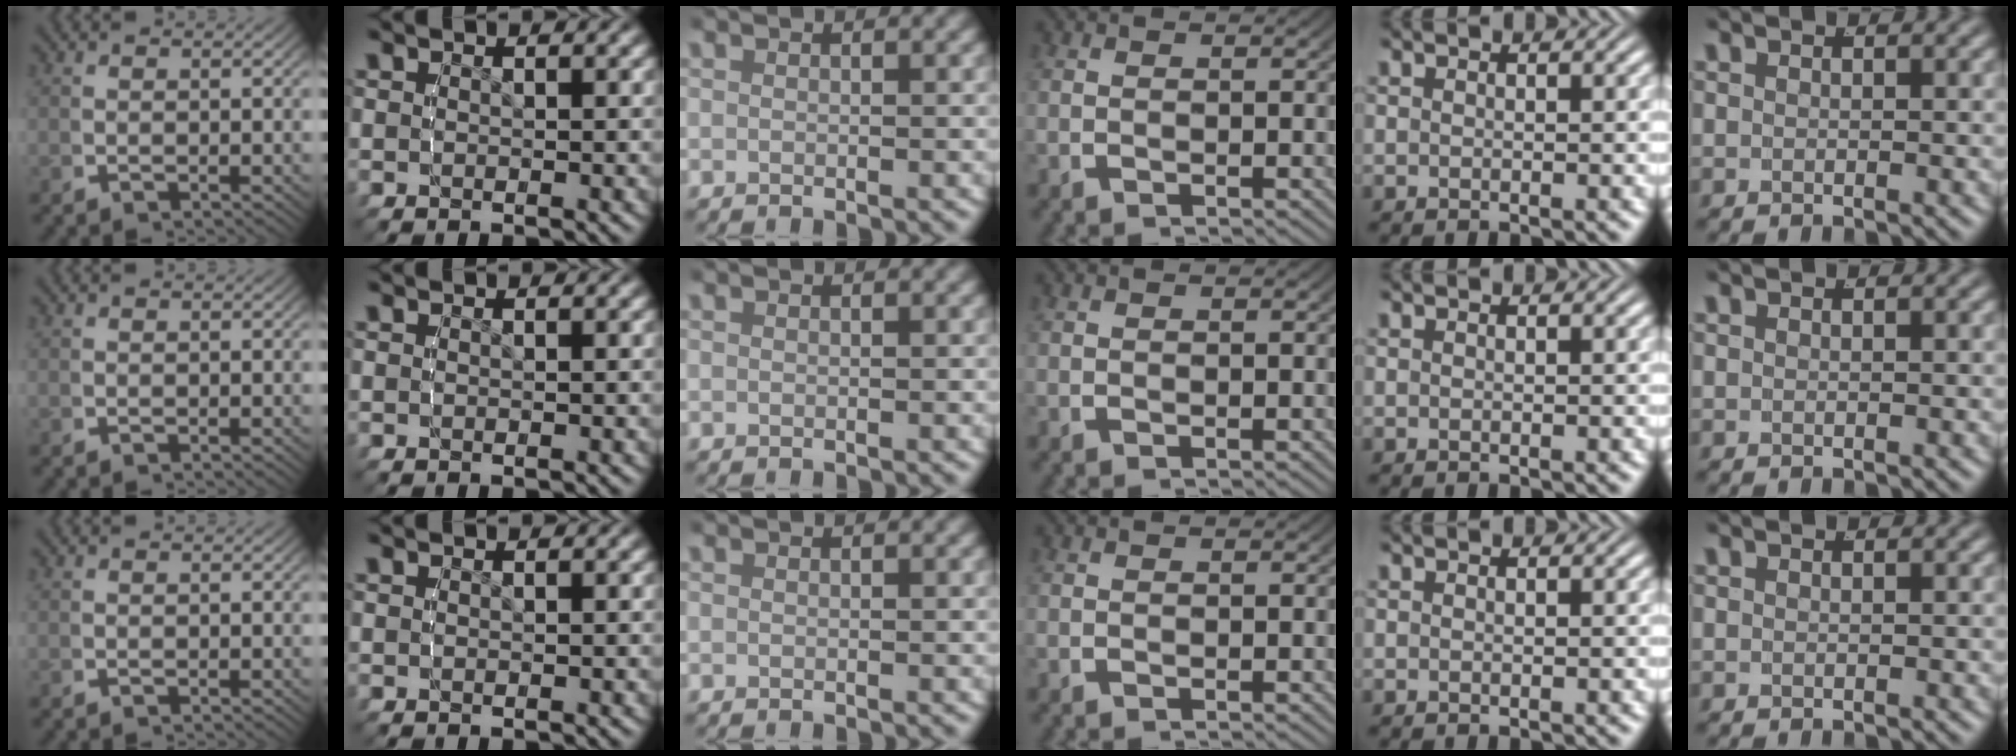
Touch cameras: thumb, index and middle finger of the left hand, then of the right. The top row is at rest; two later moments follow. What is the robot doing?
{"motion": "lift_and_place", "object": "tape"}